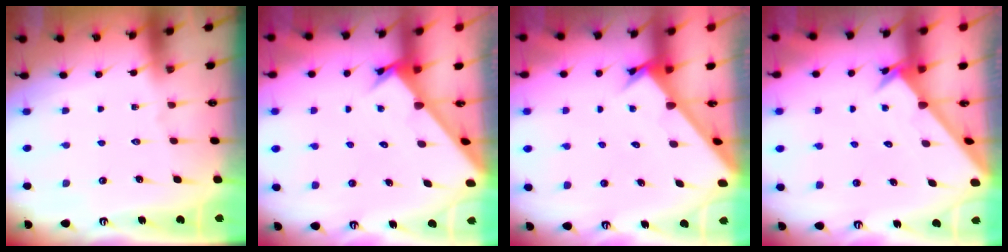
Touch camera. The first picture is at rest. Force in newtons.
{"total": 2.7, "press": 2.7, "slide": 0.3}
{"total": 2.6, "press": 2.6, "slide": 0.3}
{"total": 2.6, "press": 2.6, "slide": 0.2}